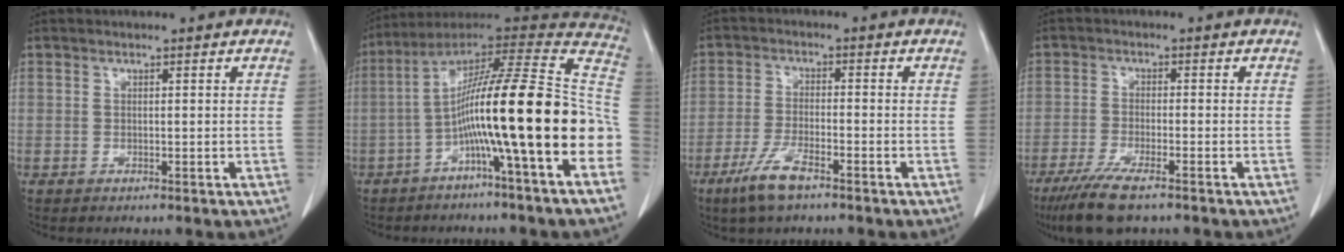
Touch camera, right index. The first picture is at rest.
{"total": 23.8, "force": [-5.9, -0.2, 23.0], "torque": [-0.322, 0.019, -0.106]}
{"total": 6.3, "force": [-4.3, 1.2, 4.5], "torque": [-0.101, -0.009, -0.079]}
{"total": 8.0, "force": [-5.8, 1.1, 5.4], "torque": [-0.097, -0.020, -0.096]}